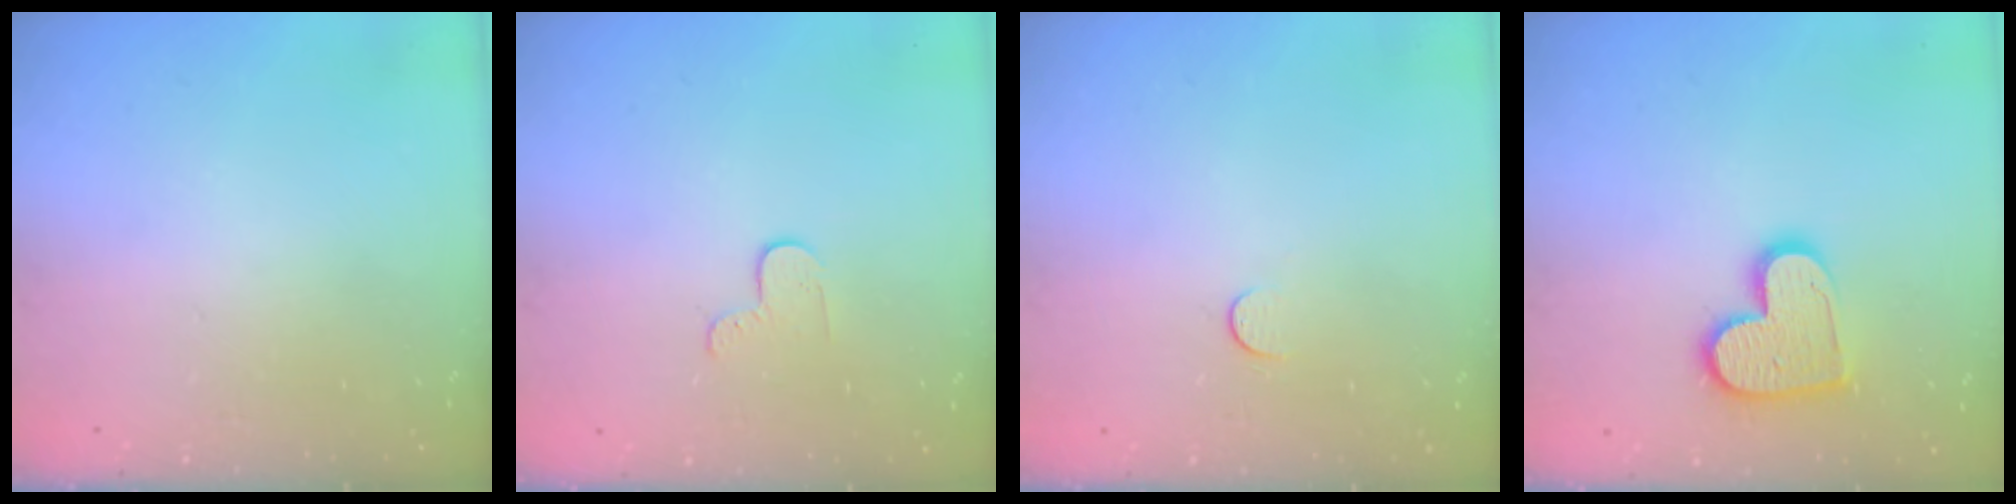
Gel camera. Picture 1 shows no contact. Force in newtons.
{"total": 3.2, "press": 3.2, "slide": 0.3}
{"total": 3.5, "press": 3.5, "slide": 0.3}
{"total": 12.3, "press": 12.2, "slide": 0.6}